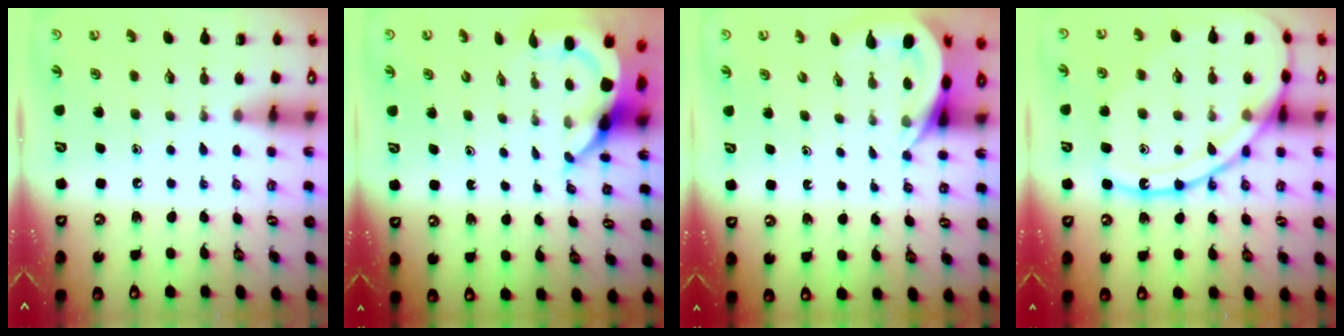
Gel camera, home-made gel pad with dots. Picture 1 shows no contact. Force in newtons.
{"total": 5.5, "press": 5.5, "slide": 0.7}
{"total": 6.2, "press": 6.2, "slide": 0.4}
{"total": 18.8, "press": 18.7, "slide": 2.0}